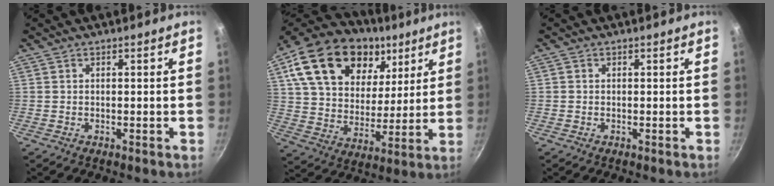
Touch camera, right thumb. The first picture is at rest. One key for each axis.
{"total": 27.0, "fx": 12.5, "fy": 17.5, "fz": 16.3, "tx": -0.271, "ty": -0.025, "tz": 0.215}
{"total": 0.0}